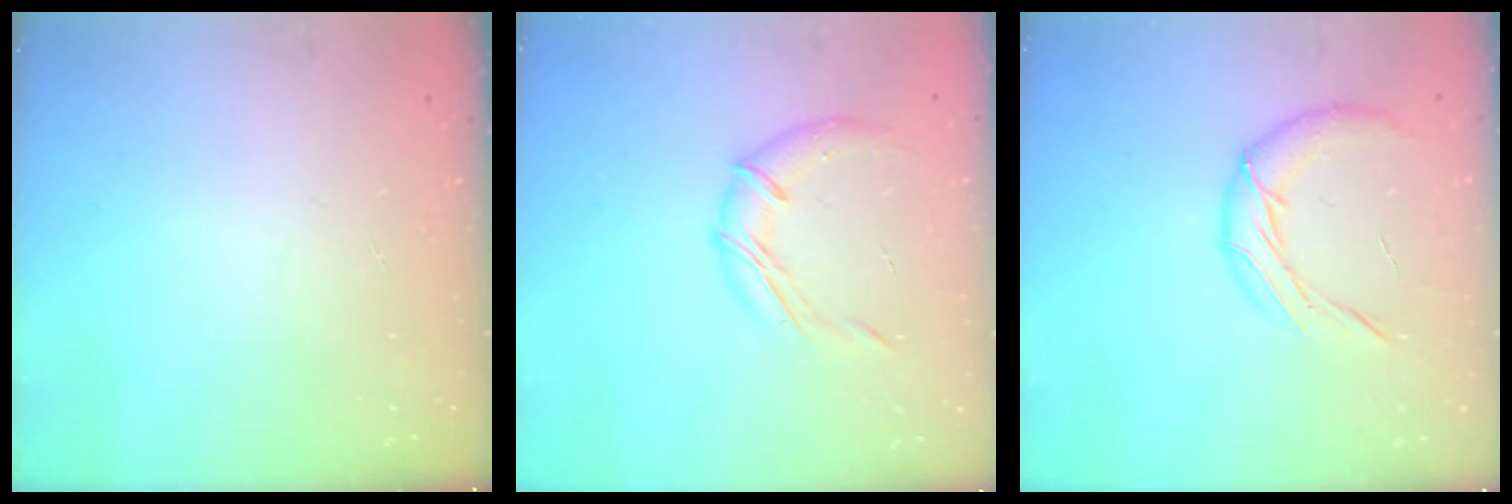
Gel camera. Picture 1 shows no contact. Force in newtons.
{"total": 11.4, "press": 11.2, "slide": 2.0}
{"total": 10.3, "press": 10.2, "slide": 1.2}